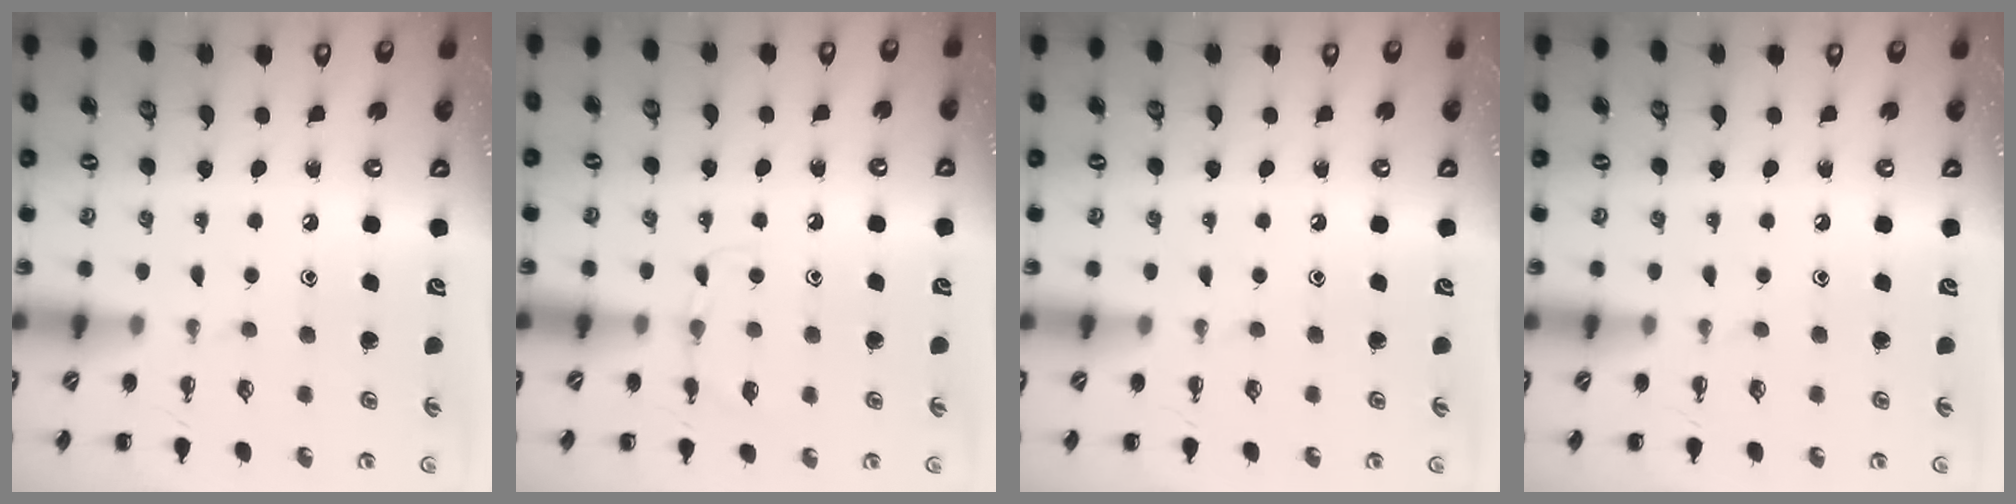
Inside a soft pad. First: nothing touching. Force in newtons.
{"total": 5.3, "press": 5.1, "slide": 1.5}
{"total": 0.0}
{"total": 0.0}